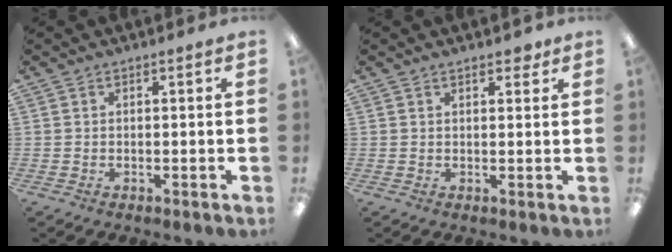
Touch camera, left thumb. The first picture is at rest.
{"total": 2.8, "force": [2.0, 1.1, 1.6], "torque": [-0.018, -0.005, 0.032]}